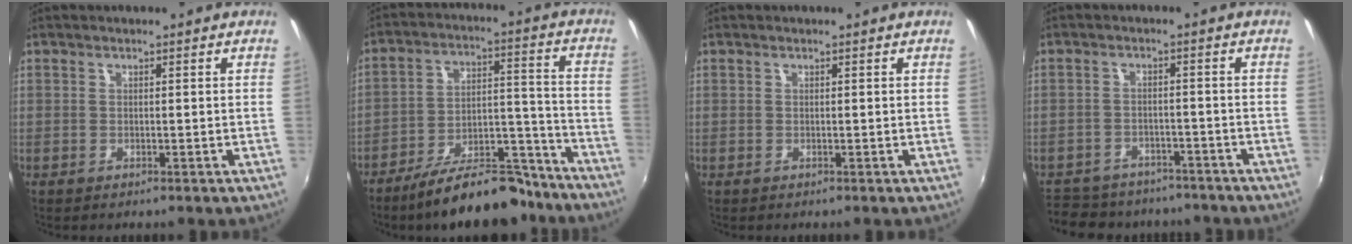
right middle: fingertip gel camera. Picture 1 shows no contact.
{"total": 18.7, "force": [-15.2, 5.9, 9.1], "torque": [-0.151, 0.021, -0.215]}
{"total": 0.0}
{"total": 15.5, "force": [-12.9, 6.7, 5.4], "torque": [-0.130, 0.006, -0.177]}